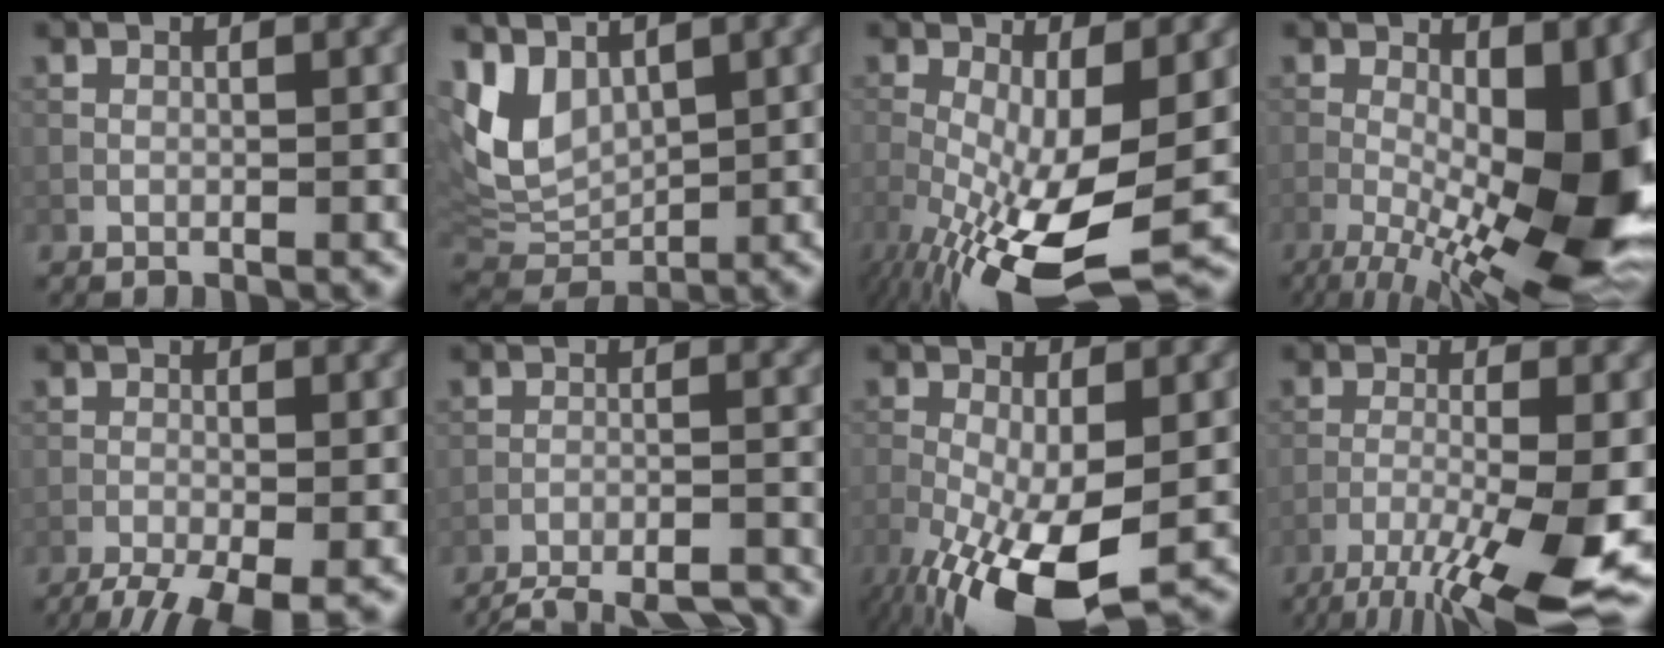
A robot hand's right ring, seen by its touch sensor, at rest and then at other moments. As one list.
[{"total": 6.3, "force": [2.8, 4.0, 3.9], "torque": [-0.090, -0.016, 0.062]}, {"total": 11.7, "force": [-3.7, 3.4, 10.6], "torque": [-0.216, -0.024, -0.055]}, {"total": 15.7, "force": [-3.6, 5.8, 14.2], "torque": [-0.225, -0.008, -0.051]}, {"total": 6.4, "force": [-4.8, 1.6, 4.0], "torque": [-0.083, -0.034, -0.076]}, {"total": 12.4, "force": [-11.8, 2.5, 2.7], "torque": [-0.034, 0.001, -0.154]}, {"total": 9.9, "force": [-4.3, 3.5, 8.2], "torque": [-0.182, -0.032, -0.070]}, {"total": 10.0, "force": [-5.7, 1.4, 8.1], "torque": [-0.141, -0.008, -0.093]}]